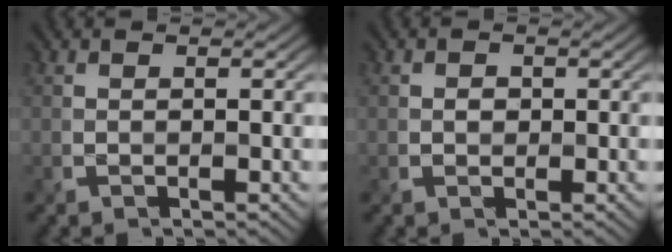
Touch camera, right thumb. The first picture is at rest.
{"total": 0.9, "force": [0.0, 0.9, 0.2], "torque": [-0.005, -0.007, 0.004]}